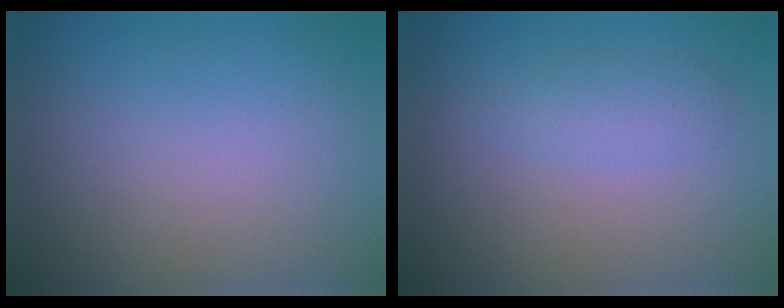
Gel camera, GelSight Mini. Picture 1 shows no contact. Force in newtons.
{"total": 1.9, "press": 1.9, "slide": 0.1}